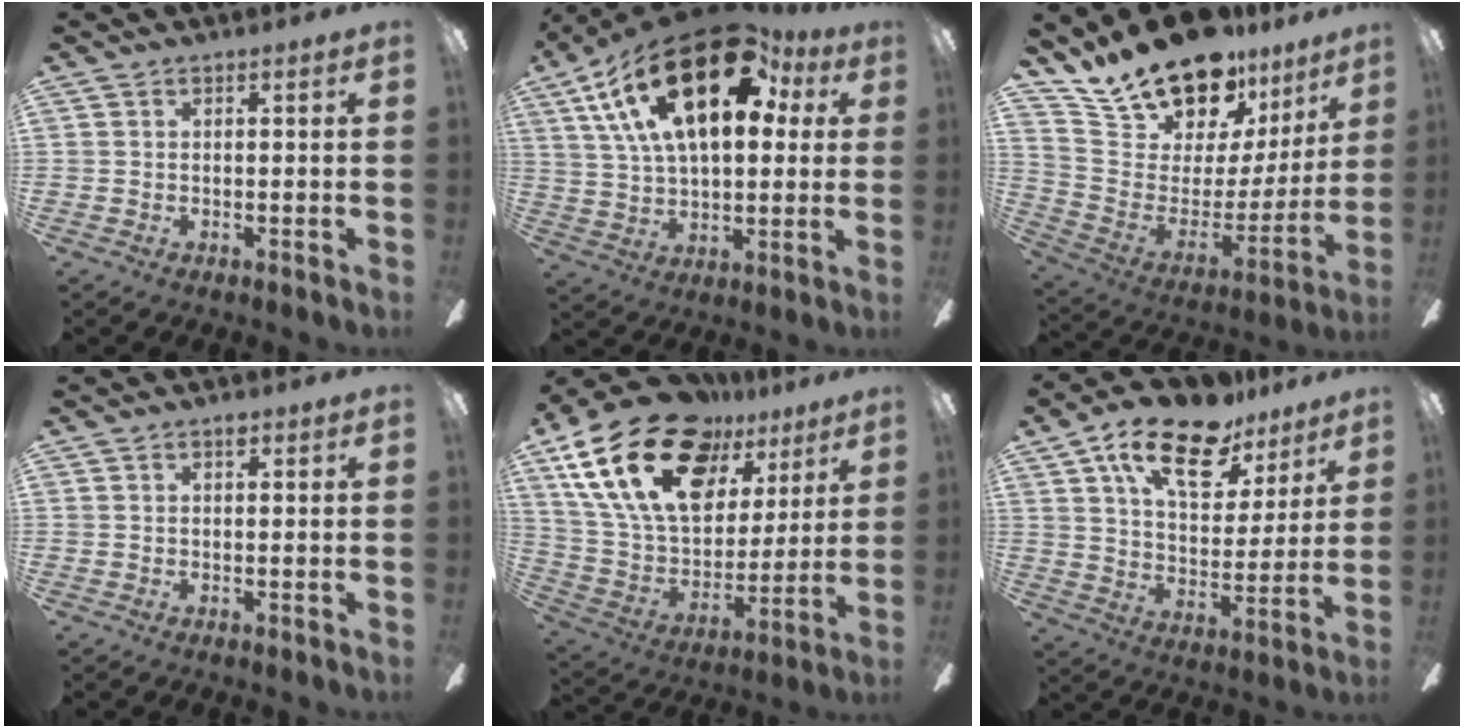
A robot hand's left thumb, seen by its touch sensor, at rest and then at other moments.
{"total": 26.9, "force": [13.1, 13.2, 19.4], "torque": [-0.342, -0.052, 0.218]}
{"total": 19.0, "force": [16.8, 7.4, 5.3], "torque": [-0.117, -0.131, 0.309]}
{"total": 1.5, "force": [0.7, 0.9, 1.0], "torque": [-0.004, -0.002, 0.008]}
{"total": 26.1, "force": [14.6, 14.8, 15.6], "torque": [-0.288, -0.080, 0.269]}
{"total": 19.2, "force": [12.3, 9.3, 11.4], "torque": [-0.190, -0.058, 0.212]}